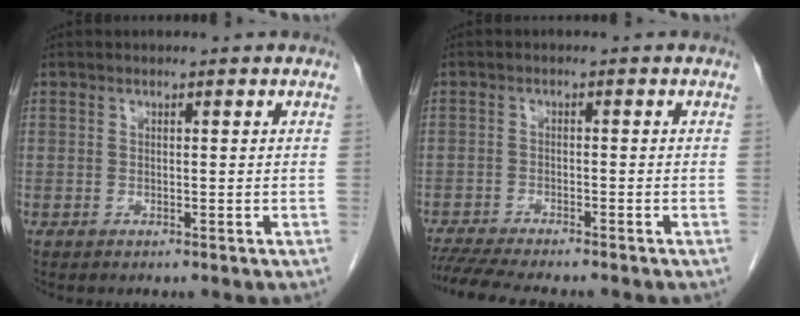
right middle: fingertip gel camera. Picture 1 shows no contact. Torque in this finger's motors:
{"motor_torque": [0.30, -0.18, 0.08, 0.02]}